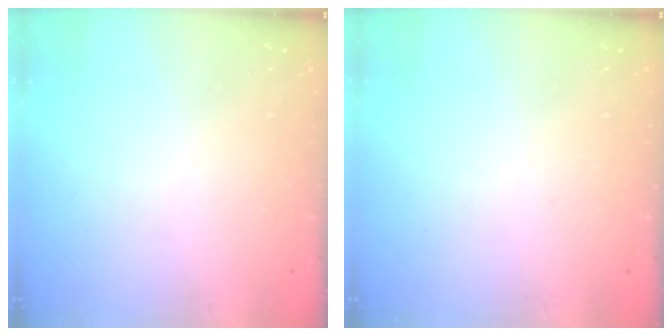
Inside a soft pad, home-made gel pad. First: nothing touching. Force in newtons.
{"total": 0.0}